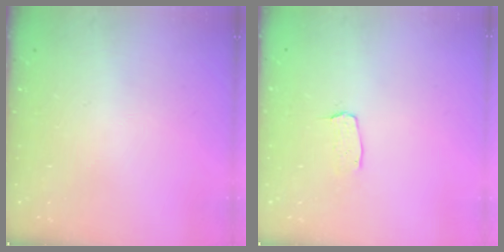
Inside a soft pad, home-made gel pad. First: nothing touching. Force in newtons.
{"total": 2.9, "press": 2.9, "slide": 0.2}